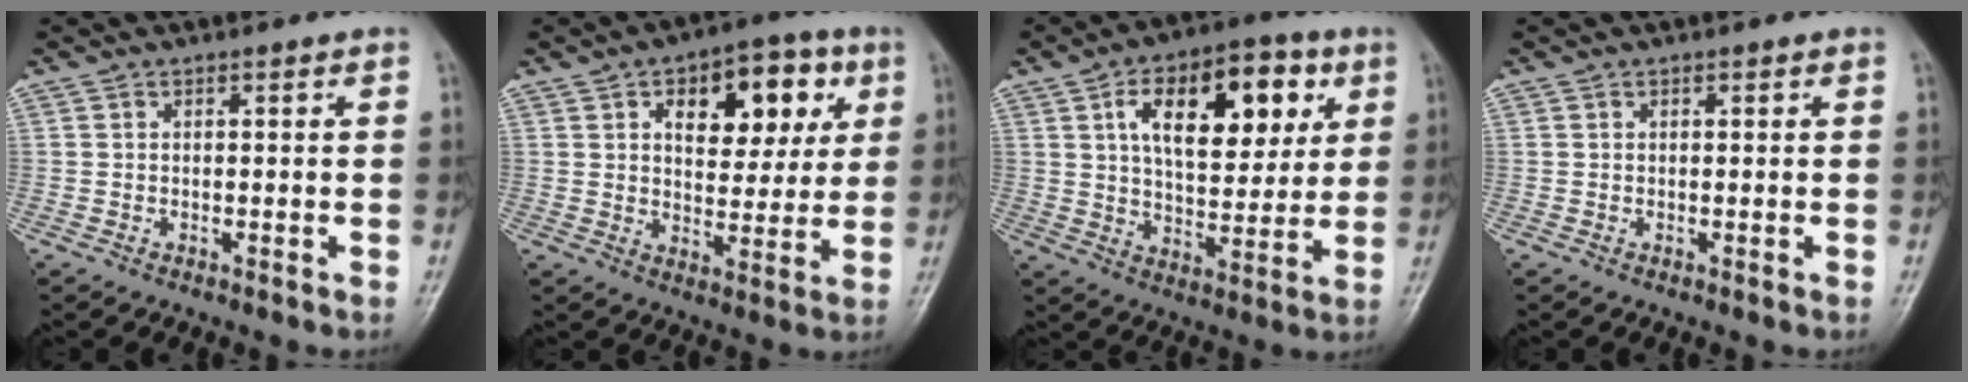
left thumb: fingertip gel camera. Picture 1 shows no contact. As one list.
[{"total": 14.6, "force": [5.5, 8.3, 10.7], "torque": [-0.098, -0.004, 0.080]}, {"total": 18.4, "force": [6.4, 9.7, 14.2], "torque": [-0.171, -0.008, 0.099]}, {"total": 0.0}]